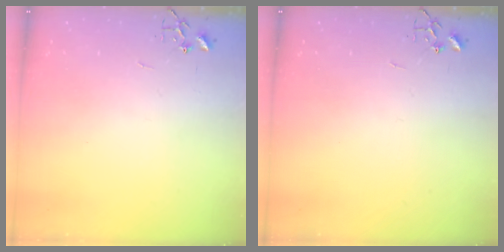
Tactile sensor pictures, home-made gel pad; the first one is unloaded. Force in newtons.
{"total": 0.0}